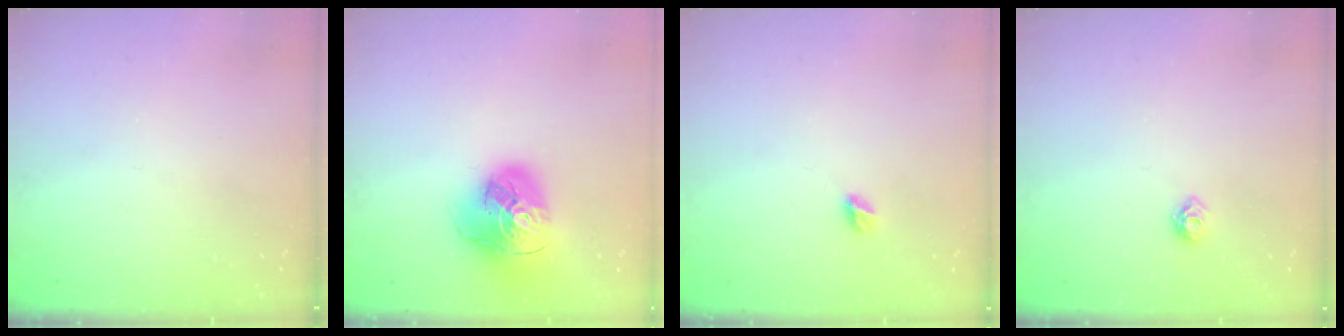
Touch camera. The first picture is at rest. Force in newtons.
{"total": 15.5, "press": 15.4, "slide": 1.8}
{"total": 4.9, "press": 4.9, "slide": 0.5}
{"total": 6.1, "press": 6.0, "slide": 0.9}